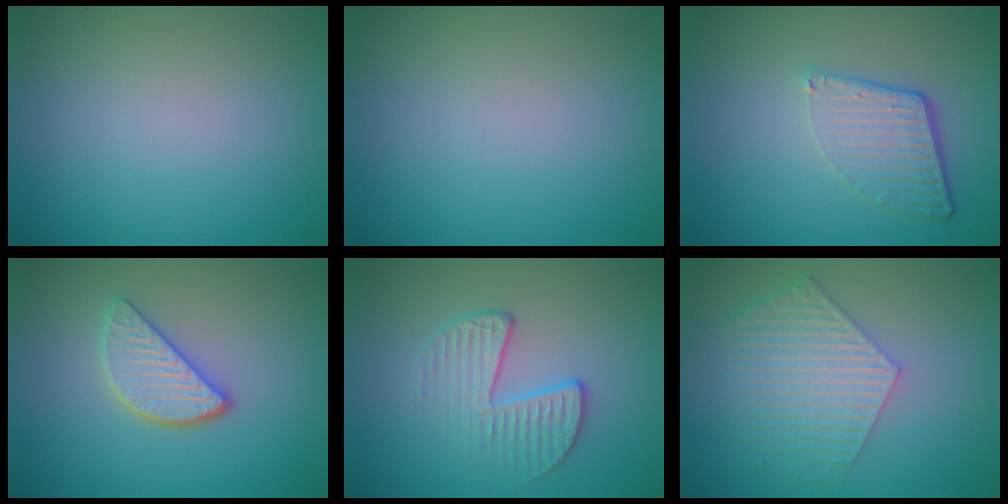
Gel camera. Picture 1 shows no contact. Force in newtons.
{"total": 0.0}
{"total": 4.3, "press": 2.9, "slide": 3.2}
{"total": 3.5, "press": 2.9, "slide": 1.9}
{"total": 2.8, "press": 2.0, "slide": 1.9}
{"total": 6.1, "press": 4.7, "slide": 3.9}